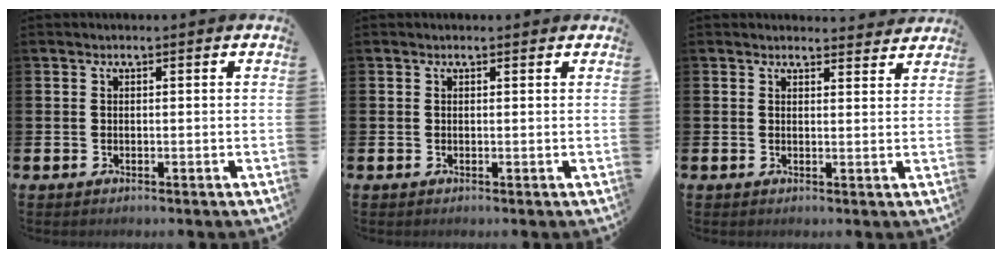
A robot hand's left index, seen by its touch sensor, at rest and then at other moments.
{"total": 0.0}
{"total": 2.4, "force": [2.3, 0.3, -0.1], "torque": [0.017, -0.020, 0.038]}